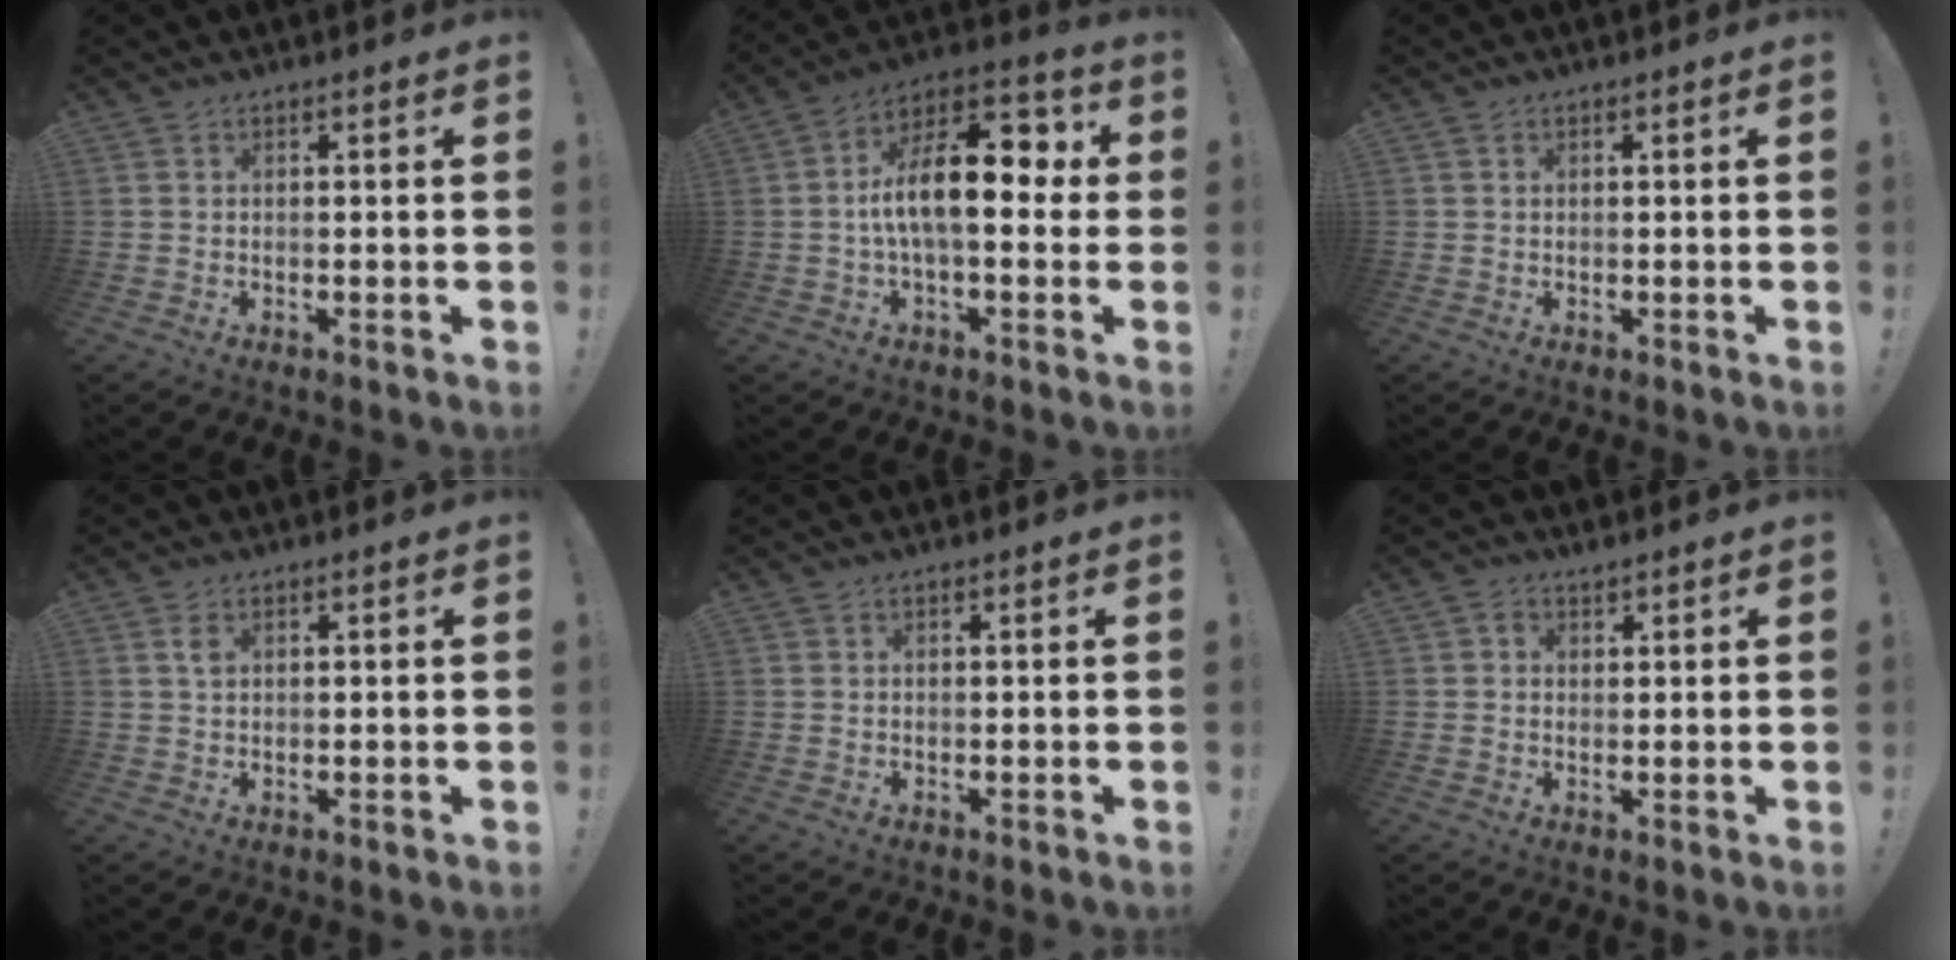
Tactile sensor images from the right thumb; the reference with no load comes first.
{"total": 17.5, "force": [0.8, 7.3, 15.9], "torque": [-0.264, 0.005, 0.007]}
{"total": 0.0}
{"total": 2.2, "force": [1.0, 1.2, 1.6], "torque": [-0.021, -0.005, 0.014]}
{"total": 0.5, "force": [-0.2, -0.3, -0.4], "torque": [0.008, -0.002, -0.002]}
{"total": 1.4, "force": [0.9, 1.1, 0.3], "torque": [-0.006, -0.002, 0.016]}